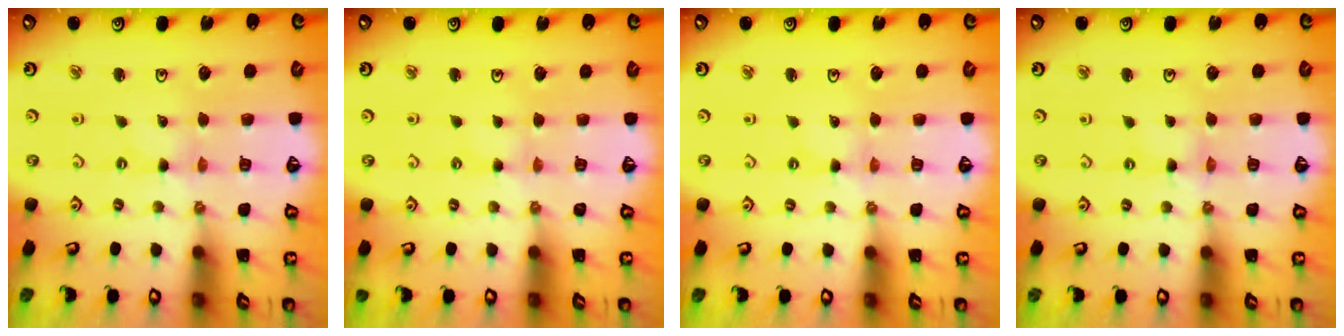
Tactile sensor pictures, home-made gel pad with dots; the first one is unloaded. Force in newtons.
{"total": 1.2, "press": 1.2, "slide": 0.3}
{"total": 0.0}
{"total": 0.8, "press": 0.8, "slide": 0.2}